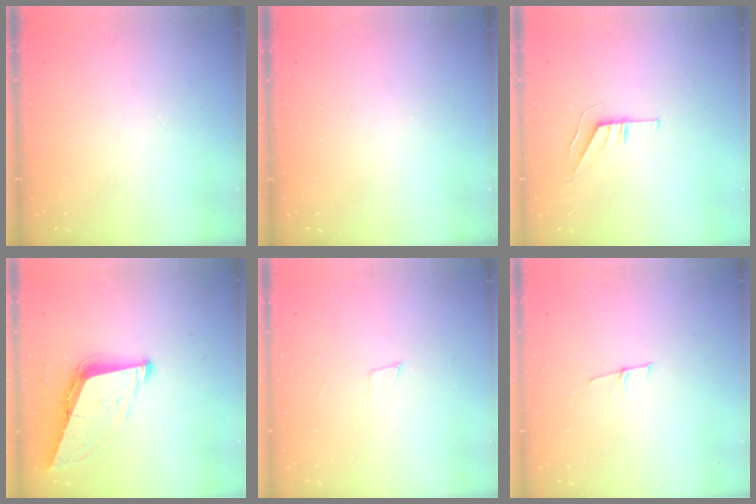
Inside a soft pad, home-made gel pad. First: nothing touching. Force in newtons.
{"total": 0.0}
{"total": 5.5, "press": 5.5, "slide": 0.4}
{"total": 9.2, "press": 8.7, "slide": 2.9}
{"total": 3.3, "press": 1.9, "slide": 2.7}
{"total": 5.3, "press": 4.5, "slide": 2.9}